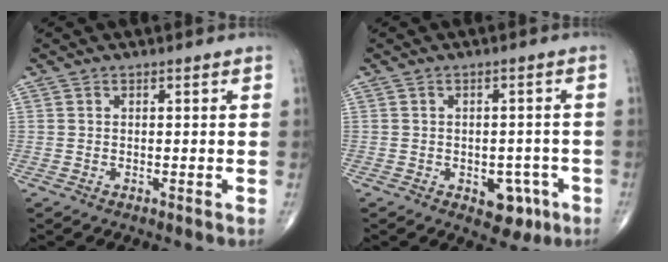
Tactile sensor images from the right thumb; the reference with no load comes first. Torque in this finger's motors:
{"motor_torque": [3.36, 1.54, 0.88, -1.02, 0.44]}